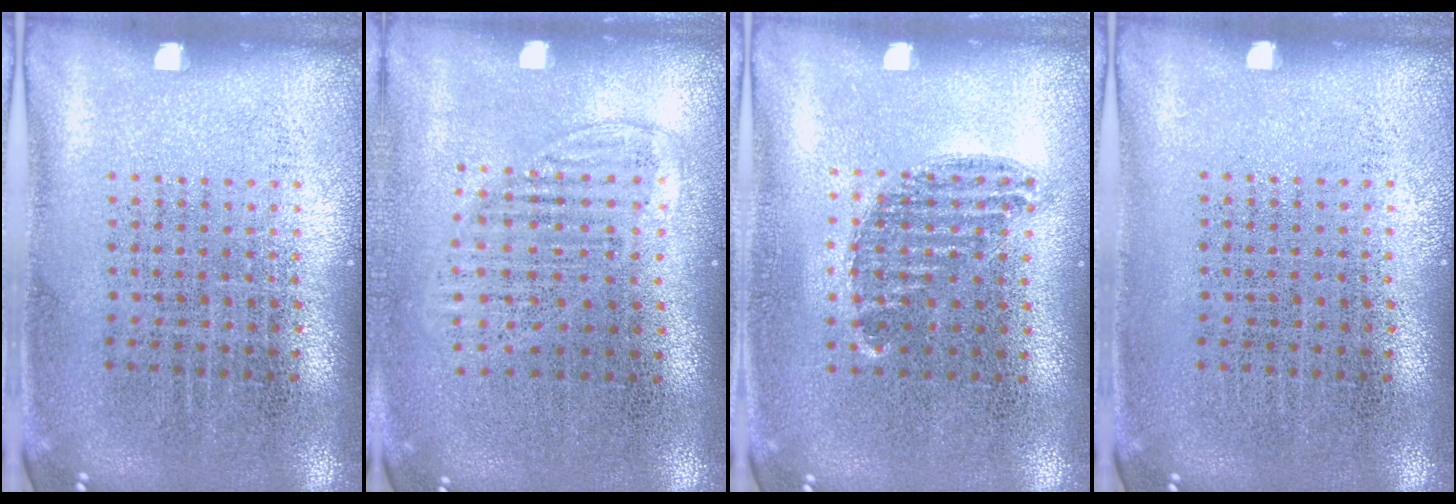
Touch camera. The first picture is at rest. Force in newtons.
{"total": 1.3, "press": 1.1, "slide": 0.7}
{"total": 0.8, "press": 0.6, "slide": 0.4}
{"total": 0.0}